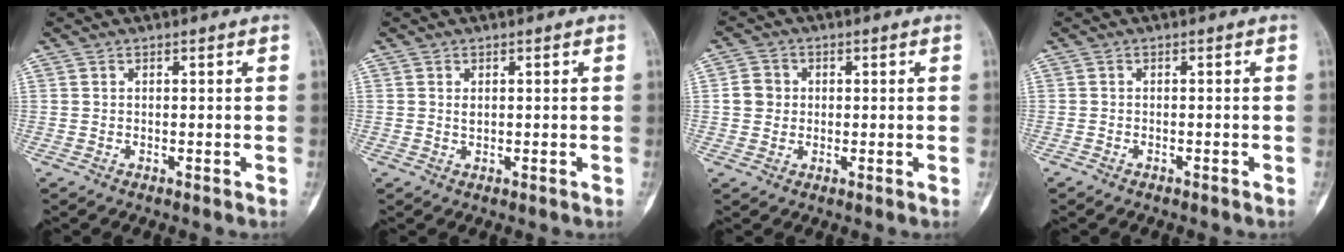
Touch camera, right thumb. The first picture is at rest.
{"total": 0.9, "force": [0.3, 0.6, 0.6], "torque": [-0.008, -0.001, 0.008]}
{"total": 4.1, "force": [0.2, 3.8, 1.5], "torque": [-0.009, 0.007, -0.001]}
{"total": 0.8, "force": [-0.7, 0.2, 0.3], "torque": [-0.011, 0.003, -0.010]}